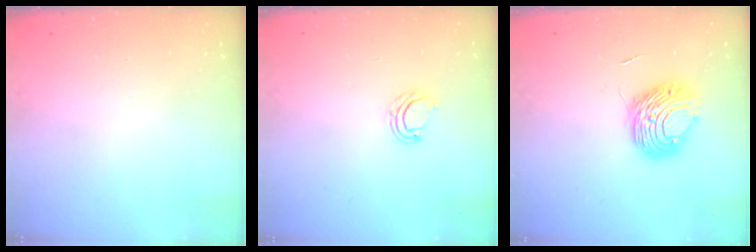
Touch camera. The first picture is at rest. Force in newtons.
{"total": 5.0, "press": 4.9, "slide": 1.0}
{"total": 8.8, "press": 8.8, "slide": 0.3}